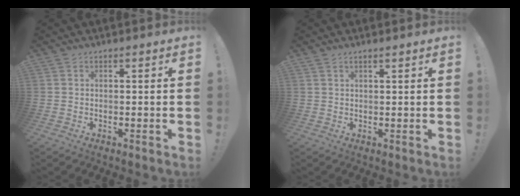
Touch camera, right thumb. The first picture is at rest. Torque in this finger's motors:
{"motor_torque": [0.00, -0.14, -0.15, 0.10, 0.01]}